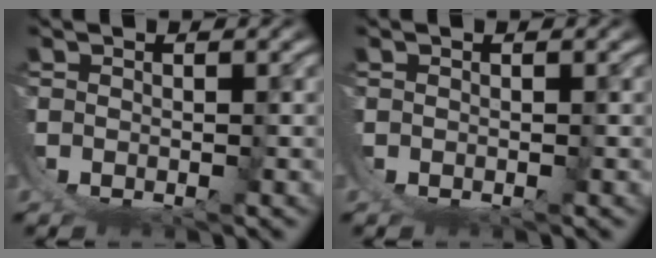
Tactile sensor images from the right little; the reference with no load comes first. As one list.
[{"total": 0.0}]